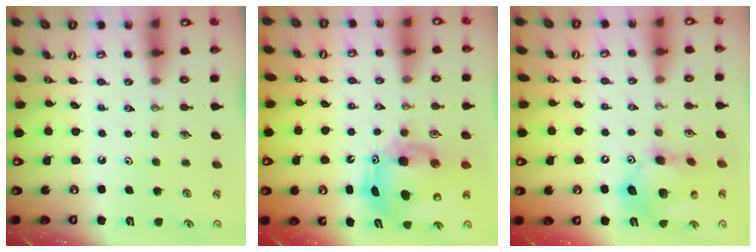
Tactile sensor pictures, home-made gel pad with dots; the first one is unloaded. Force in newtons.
{"total": 11.0, "press": 10.9, "slide": 1.8}
{"total": 14.9, "press": 14.7, "slide": 2.8}